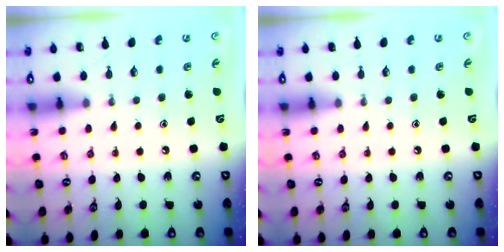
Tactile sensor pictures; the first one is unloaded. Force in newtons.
{"total": 0.0}